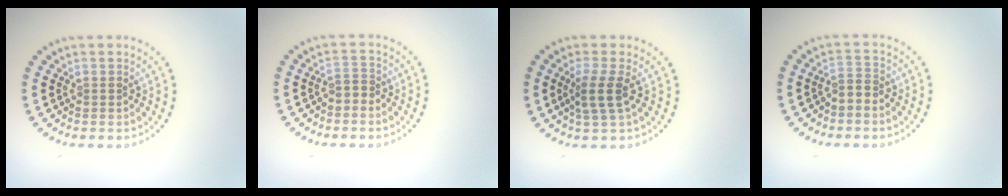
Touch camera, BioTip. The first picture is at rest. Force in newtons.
{"total": 1.1, "press": 0.9, "slide": 0.6}
{"total": 2.6, "press": 2.1, "slide": 1.4}
{"total": 1.6, "press": 1.3, "slide": 1.0}